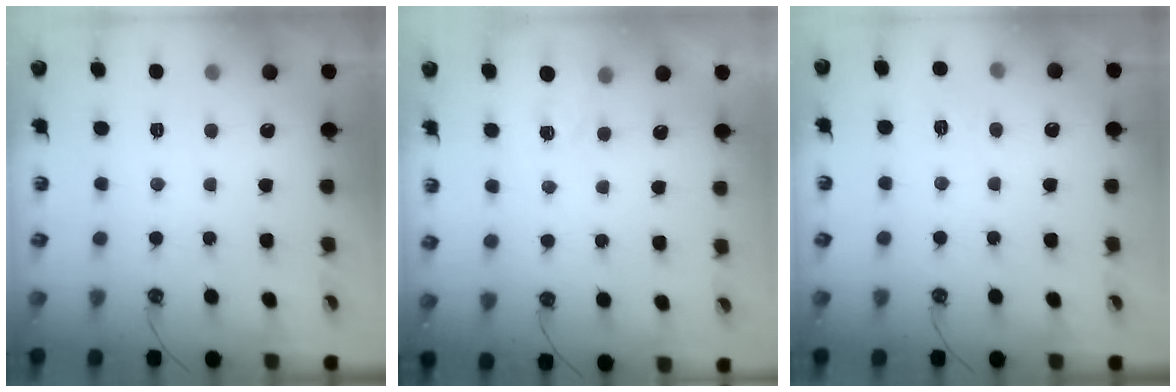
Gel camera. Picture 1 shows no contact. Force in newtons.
{"total": 2.7, "press": 2.6, "slide": 0.4}
{"total": 7.1, "press": 7.1, "slide": 0.7}